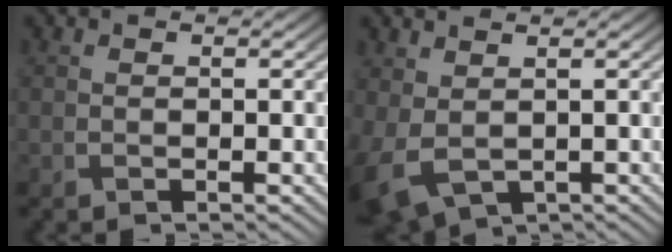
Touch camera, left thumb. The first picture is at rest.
{"total": 5.9, "force": [-0.3, 4.1, 4.2], "torque": [-0.127, -0.029, 0.021]}